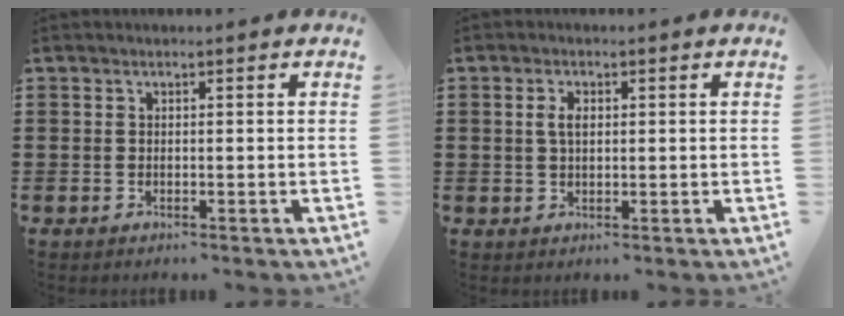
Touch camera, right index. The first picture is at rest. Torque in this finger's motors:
{"motor_torque": [-0.06, 0.02, 0.04, 0.05]}